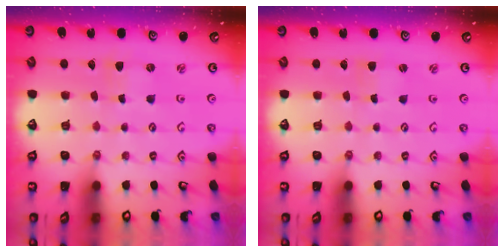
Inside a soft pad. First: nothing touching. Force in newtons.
{"total": 0.8, "press": 0.8, "slide": 0.0}